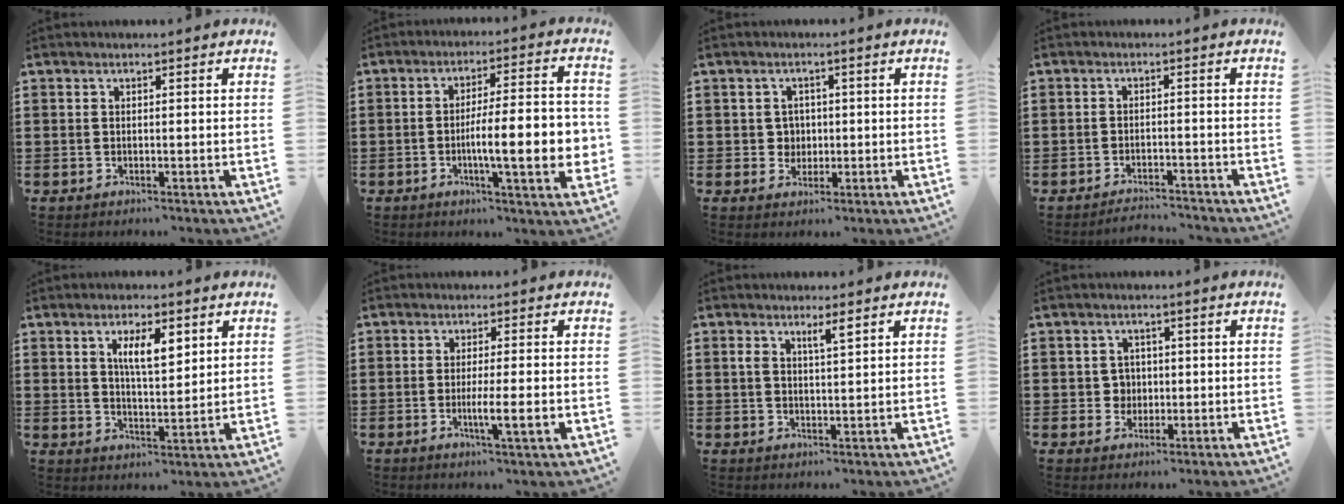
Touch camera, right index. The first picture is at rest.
{"total": 11.4, "force": [-2.2, 2.1, 11.0], "torque": [-0.166, -0.004, -0.040]}
{"total": 2.6, "force": [0.0, 2.4, 0.8], "torque": [-0.025, 0.009, -0.003]}
{"total": 2.6, "force": [-2.6, 0.1, -0.1], "torque": [-0.006, 0.001, -0.055]}
{"total": 5.9, "force": [2.6, 2.0, 4.9], "torque": [-0.095, 0.004, 0.041]}
{"total": 4.9, "force": [-1.3, 0.1, 4.7], "torque": [-0.079, -0.011, -0.023]}
{"total": 2.7, "force": [1.6, 0.5, 2.1], "torque": [-0.036, 0.000, 0.024]}
{"total": 2.7, "force": [-0.1, 2.5, 0.9], "torque": [-0.026, 0.008, -0.006]}